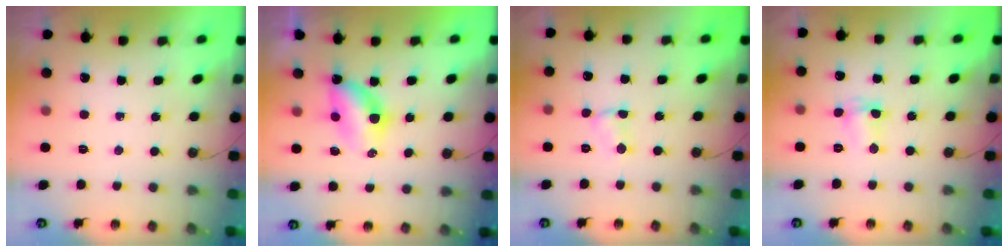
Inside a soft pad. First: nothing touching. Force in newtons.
{"total": 5.6, "press": 5.6, "slide": 0.6}
{"total": 3.4, "press": 3.3, "slide": 0.3}
{"total": 2.6, "press": 2.6, "slide": 0.4}